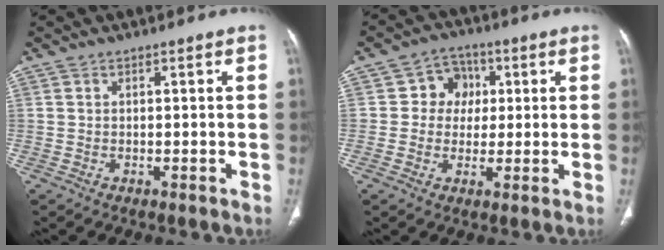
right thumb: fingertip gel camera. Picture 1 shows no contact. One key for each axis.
{"total": 6.8, "fx": 1.1, "fy": 6.2, "fz": 2.6, "tx": 0.004, "ty": 0.010, "tz": 0.010}